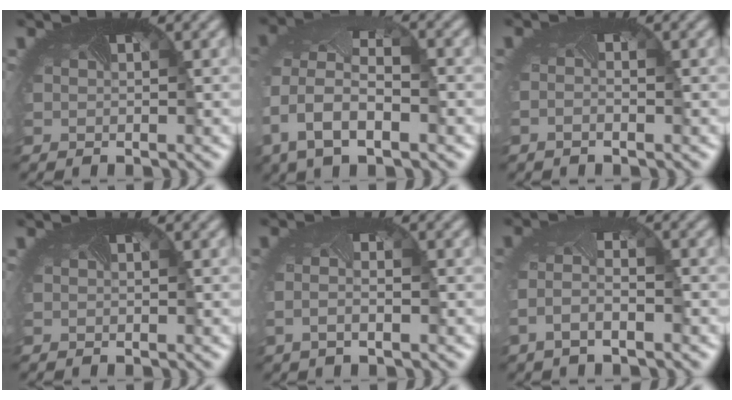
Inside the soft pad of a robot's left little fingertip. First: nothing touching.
{"total": 10.8, "force": [-2.0, 6.8, 8.1], "torque": [-0.173, -0.021, -0.017]}
{"total": 0.8, "force": [-0.7, -0.2, 0.2], "torque": [-0.015, -0.008, -0.016]}
{"total": 0.0}
{"total": 1.7, "force": [-0.7, 0.5, 1.5], "torque": [-0.046, -0.007, -0.015]}
{"total": 2.8, "force": [-1.5, 1.1, 2.1], "torque": [-0.064, -0.004, -0.037]}